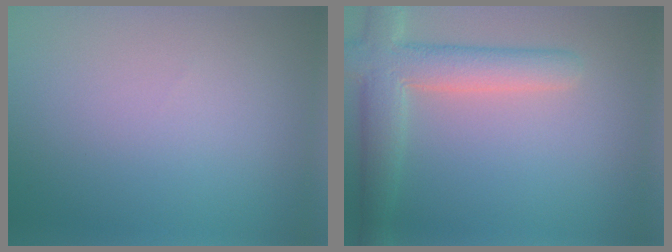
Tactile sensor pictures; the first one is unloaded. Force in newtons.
{"total": 5.6, "press": 5.6, "slide": 0.5}